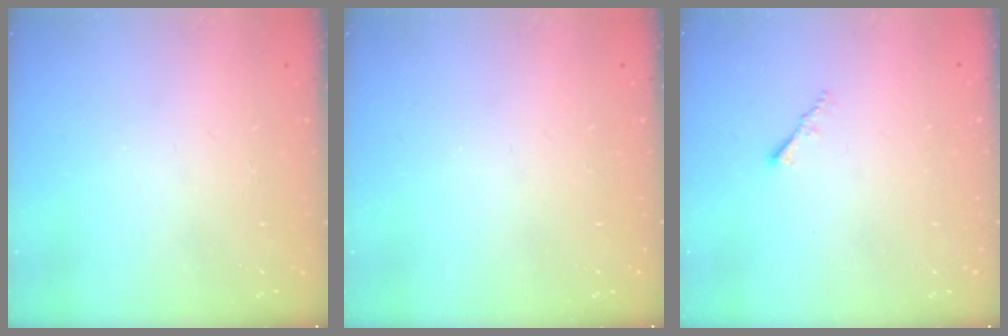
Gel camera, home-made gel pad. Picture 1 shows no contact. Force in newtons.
{"total": 0.0}
{"total": 1.0, "press": 1.0, "slide": 0.4}